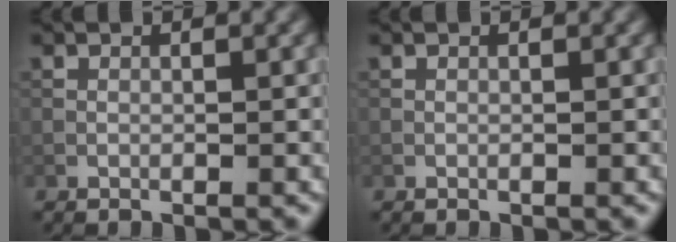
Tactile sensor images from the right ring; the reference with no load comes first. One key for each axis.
{"total": 0.0}